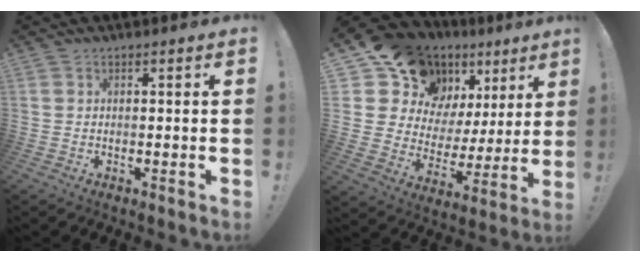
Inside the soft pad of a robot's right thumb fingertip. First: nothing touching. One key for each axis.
{"total": 14.3, "fx": 11.6, "fy": 7.0, "fz": 4.5, "tx": -0.079, "ty": -0.103, "tz": 0.222}